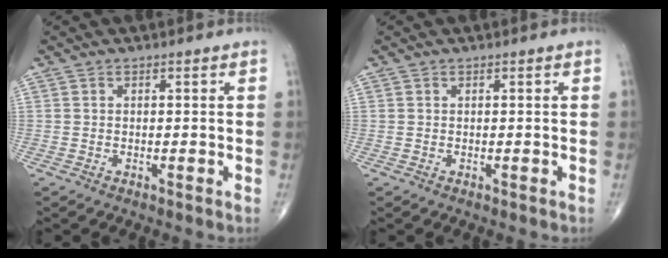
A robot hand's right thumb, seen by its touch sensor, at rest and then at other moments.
{"total": 0.0}